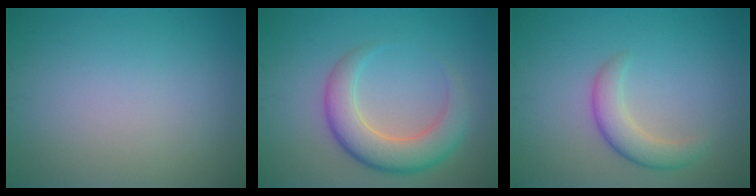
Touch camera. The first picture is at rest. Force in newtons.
{"total": 5.6, "press": 5.6, "slide": 0.3}
{"total": 3.0, "press": 3.0, "slide": 0.2}